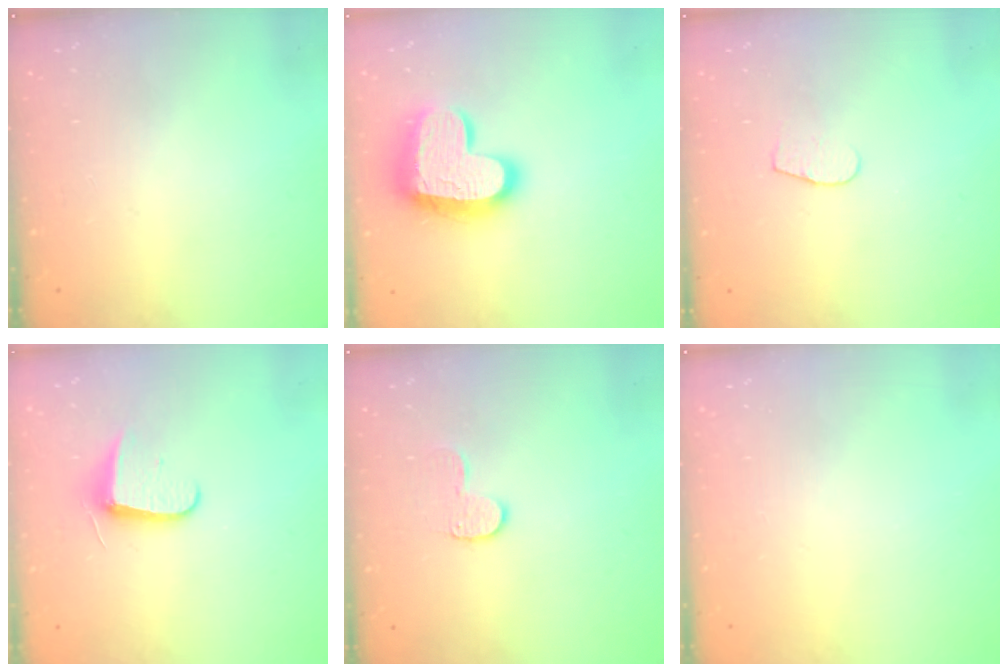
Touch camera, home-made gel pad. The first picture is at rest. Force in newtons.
{"total": 17.7, "press": 17.7, "slide": 1.0}
{"total": 4.6, "press": 4.6, "slide": 0.4}
{"total": 7.8, "press": 7.7, "slide": 0.4}
{"total": 6.5, "press": 6.4, "slide": 0.4}
{"total": 0.0}